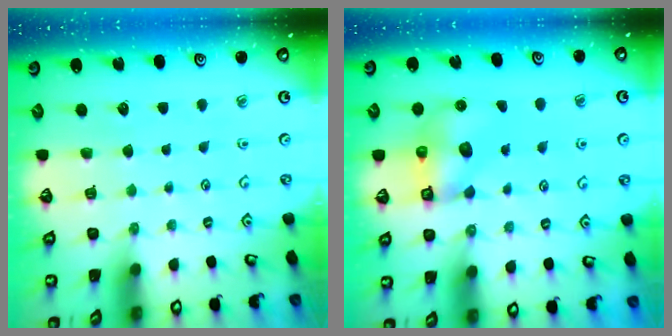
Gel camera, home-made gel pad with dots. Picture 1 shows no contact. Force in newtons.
{"total": 7.6, "press": 7.6, "slide": 0.8}